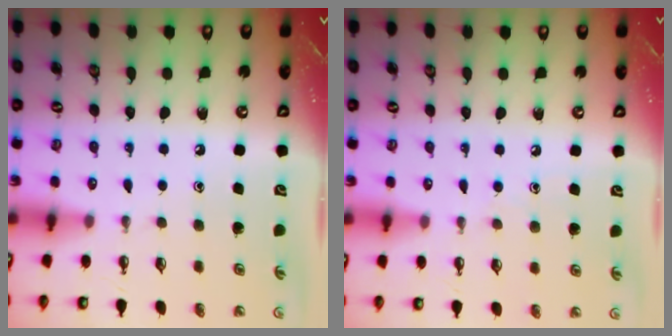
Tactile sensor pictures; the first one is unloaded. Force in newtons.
{"total": 5.3, "press": 5.2, "slide": 0.6}